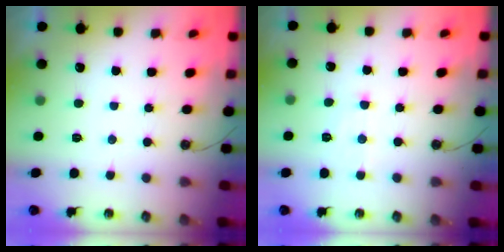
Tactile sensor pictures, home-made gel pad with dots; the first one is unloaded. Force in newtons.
{"total": 6.6, "press": 6.6, "slide": 0.6}